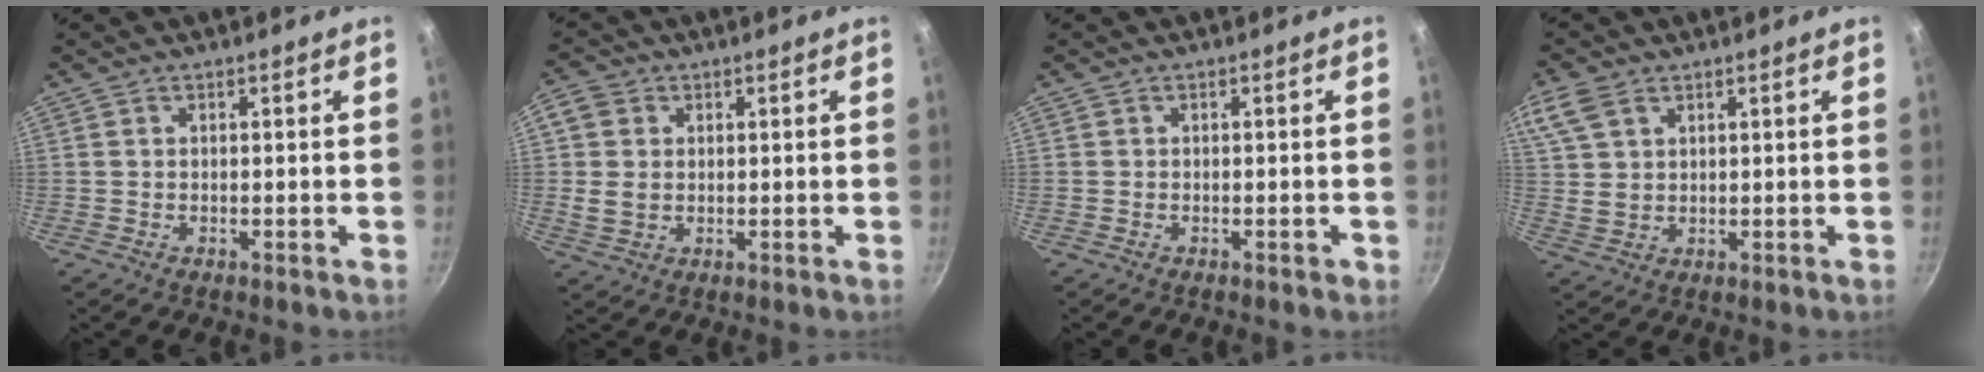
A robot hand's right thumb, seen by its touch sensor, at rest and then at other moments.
{"total": 5.7, "force": [0.7, 4.8, 3.0], "torque": [-0.044, -0.004, 0.008]}
{"total": 0.7, "force": [-0.4, 0.4, 0.5], "torque": [-0.006, 0.003, -0.006]}
{"total": 7.1, "force": [3.9, 4.4, 3.9], "torque": [-0.074, -0.002, 0.080]}